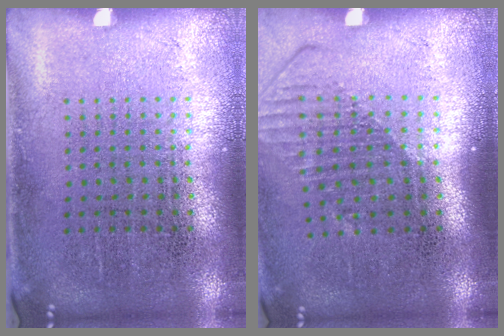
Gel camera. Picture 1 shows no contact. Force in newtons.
{"total": 1.6, "press": 1.2, "slide": 1.0}